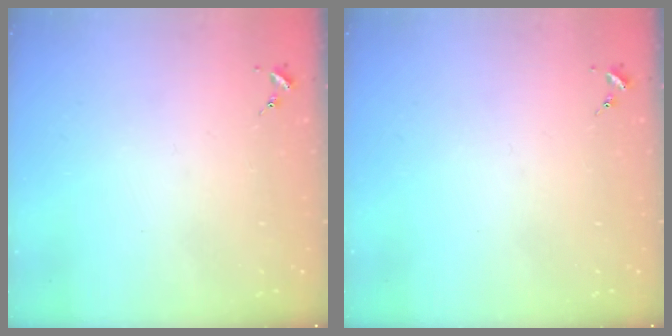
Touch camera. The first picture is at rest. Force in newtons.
{"total": 0.0}